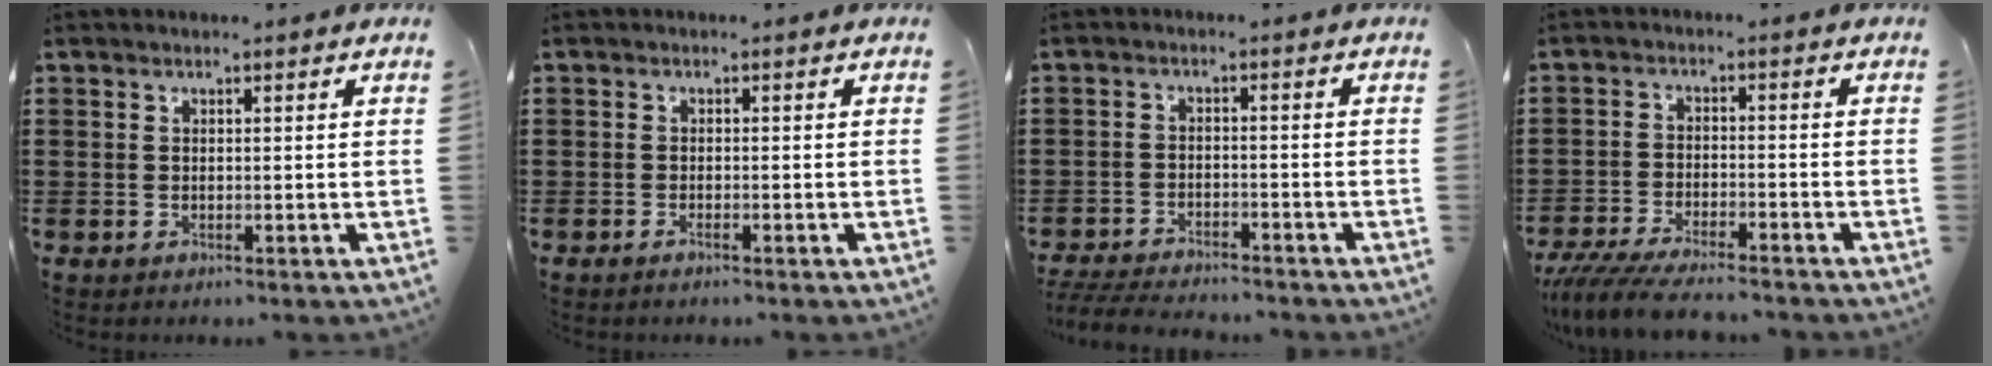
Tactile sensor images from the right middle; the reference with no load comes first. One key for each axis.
{"total": 0.8, "fx": -0.6, "fy": 0.1, "fz": 0.6, "tx": -0.013, "ty": -0.004, "tz": -0.010}
{"total": 4.5, "fx": -4.4, "fy": 0.5, "fz": 0.9, "tx": -0.027, "ty": -0.002, "tz": -0.090}
{"total": 5.8, "fx": -5.4, "fy": 0.5, "fz": 2.1, "tx": -0.052, "ty": -0.009, "tz": -0.106}